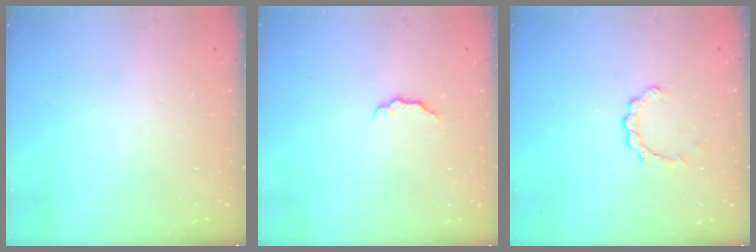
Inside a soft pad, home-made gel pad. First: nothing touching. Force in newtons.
{"total": 3.4, "press": 3.4, "slide": 0.5}
{"total": 3.8, "press": 3.8, "slide": 0.4}